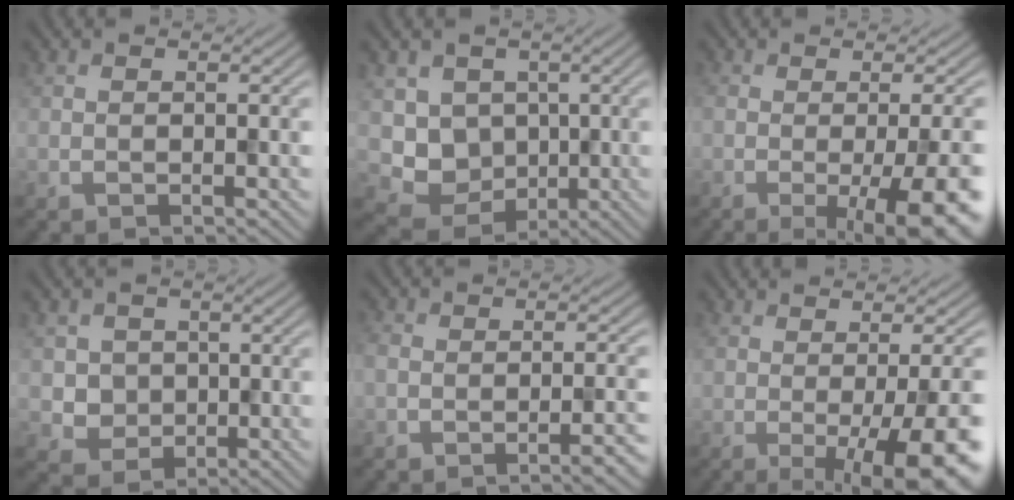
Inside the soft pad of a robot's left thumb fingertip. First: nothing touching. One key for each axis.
{"total": 6.0, "fx": 0.3, "fy": 5.6, "fz": 2.3, "tx": -0.053, "ty": -0.022, "tz": -0.001}
{"total": 11.2, "fx": -3.8, "fy": 3.1, "fz": 10.0, "tx": -0.118, "ty": -0.008, "tz": -0.048}
{"total": 3.8, "fx": 0.4, "fy": 3.7, "fz": 0.7, "tx": -0.026, "ty": -0.015, "tz": -0.001}
{"total": 3.9, "fx": -2.6, "fy": 1.1, "fz": 2.7, "tx": -0.038, "ty": 0.004, "tz": -0.042}
{"total": 12.0, "fx": -3.3, "fy": 3.1, "fz": 11.1, "tx": -0.129, "ty": -0.008, "tz": -0.041}